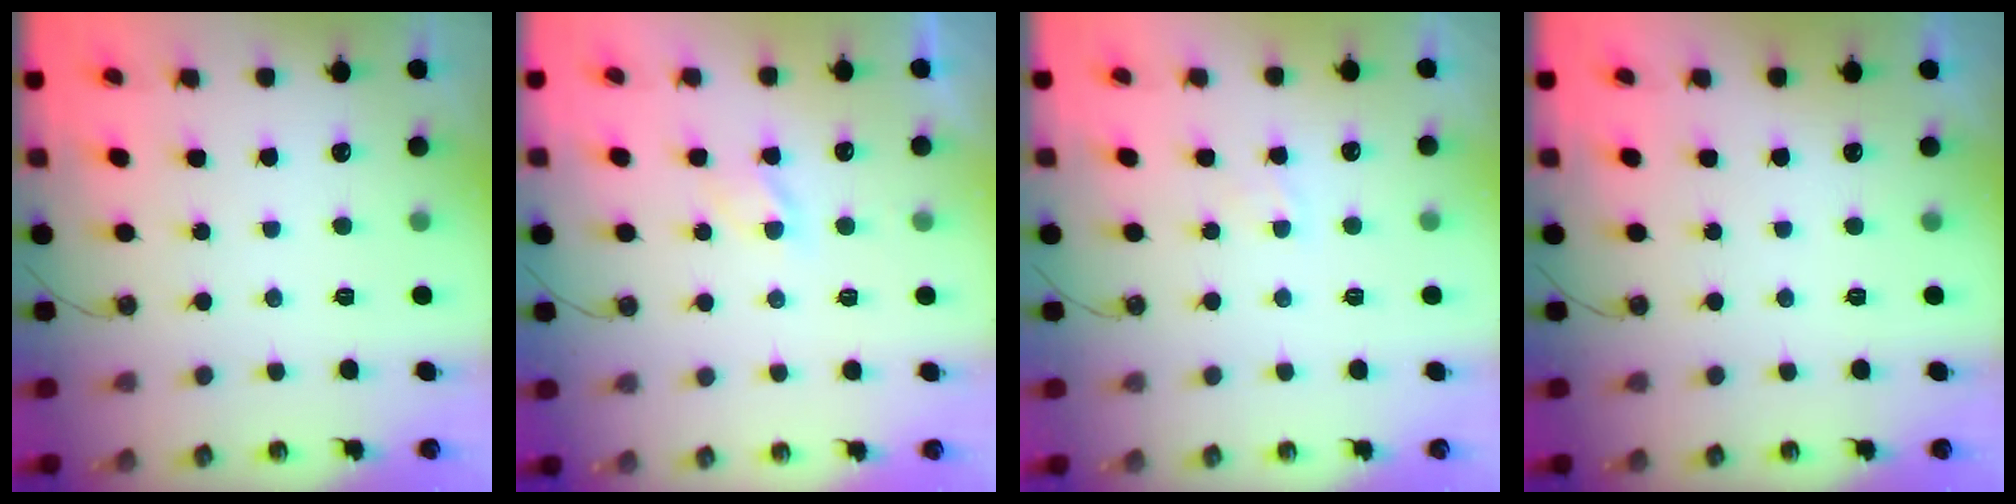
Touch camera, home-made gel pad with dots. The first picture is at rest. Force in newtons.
{"total": 2.9, "press": 2.8, "slide": 0.6}
{"total": 3.8, "press": 3.8, "slide": 0.5}
{"total": 0.0}